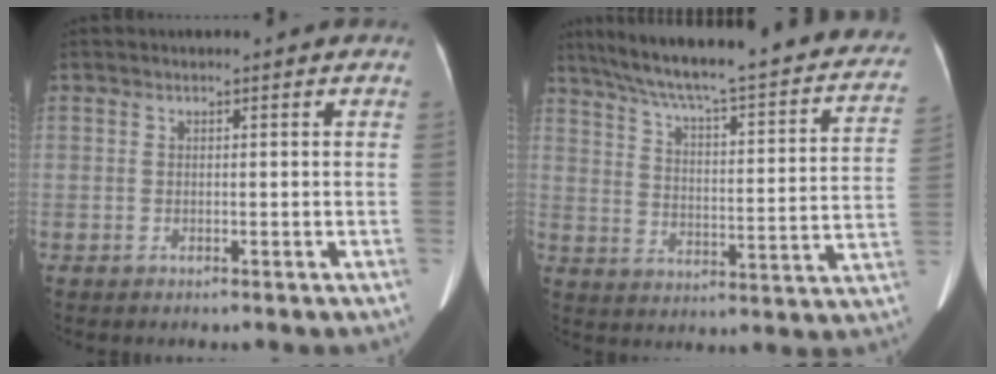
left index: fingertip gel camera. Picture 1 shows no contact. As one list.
[{"total": 31.7, "force": [26.0, 4.7, 17.4], "torque": [-0.262, -0.024, 0.328]}]